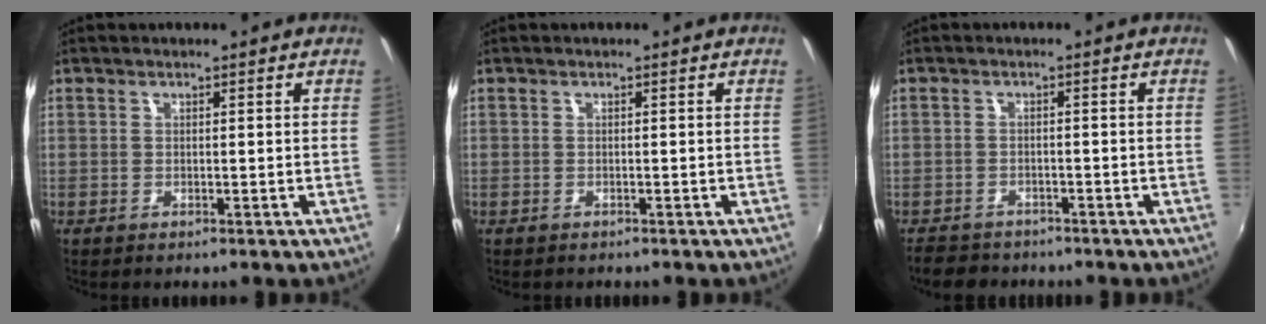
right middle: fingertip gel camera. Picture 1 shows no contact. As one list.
[{"total": 0.5, "force": [-0.5, 0.3, 0.0], "torque": [-0.002, -0.002, -0.007]}, {"total": 5.8, "force": [-4.9, 2.8, 1.3], "torque": [-0.044, -0.005, -0.081]}]